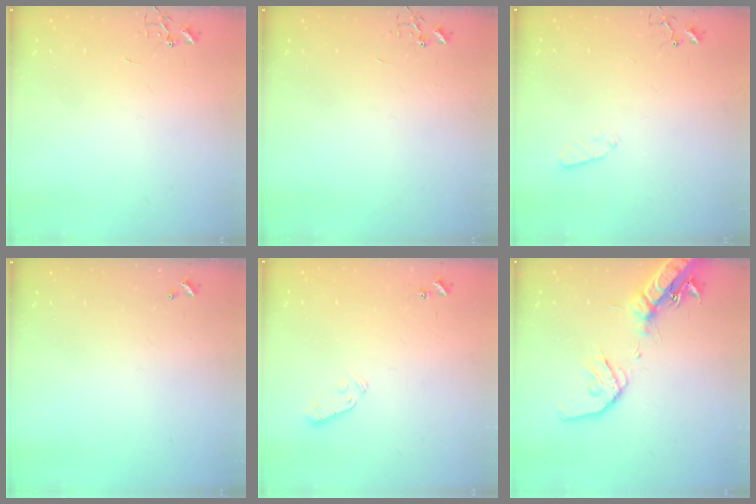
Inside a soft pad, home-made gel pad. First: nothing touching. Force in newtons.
{"total": 0.0}
{"total": 3.5, "press": 3.4, "slide": 0.5}
{"total": 0.0}
{"total": 3.8, "press": 3.7, "slide": 0.8}
{"total": 19.4, "press": 19.1, "slide": 3.5}